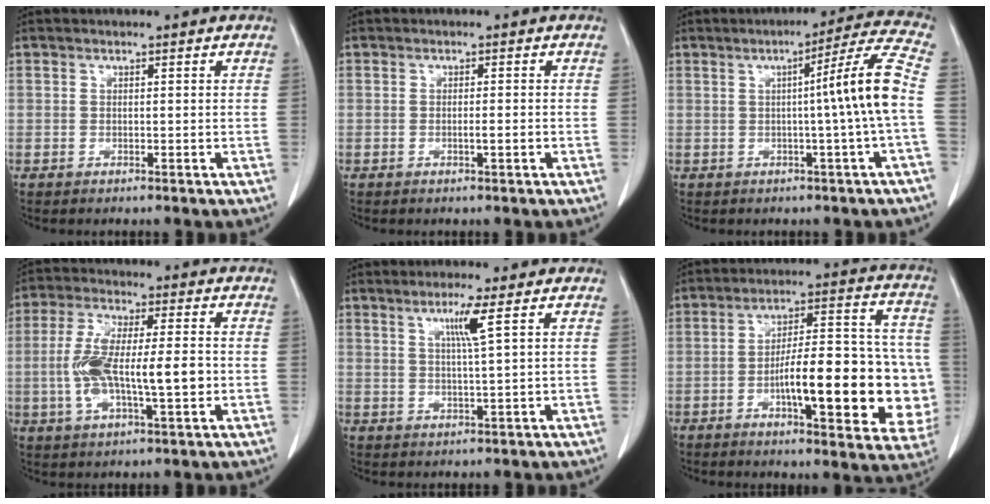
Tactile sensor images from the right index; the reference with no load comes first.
{"total": 1.3, "force": [-0.5, 0.0, 1.2], "torque": [-0.023, 0.000, -0.007]}
{"total": 9.8, "force": [-0.4, -2.3, 9.5], "torque": [-0.129, 0.010, -0.003]}
{"total": 11.7, "force": [-1.2, 2.9, 11.2], "torque": [-0.219, 0.008, -0.019]}
{"total": 4.1, "force": [1.8, -1.0, 3.6], "torque": [-0.069, -0.005, 0.035]}
{"total": 21.1, "force": [-4.8, 5.4, 19.8], "torque": [-0.210, 0.035, -0.053]}